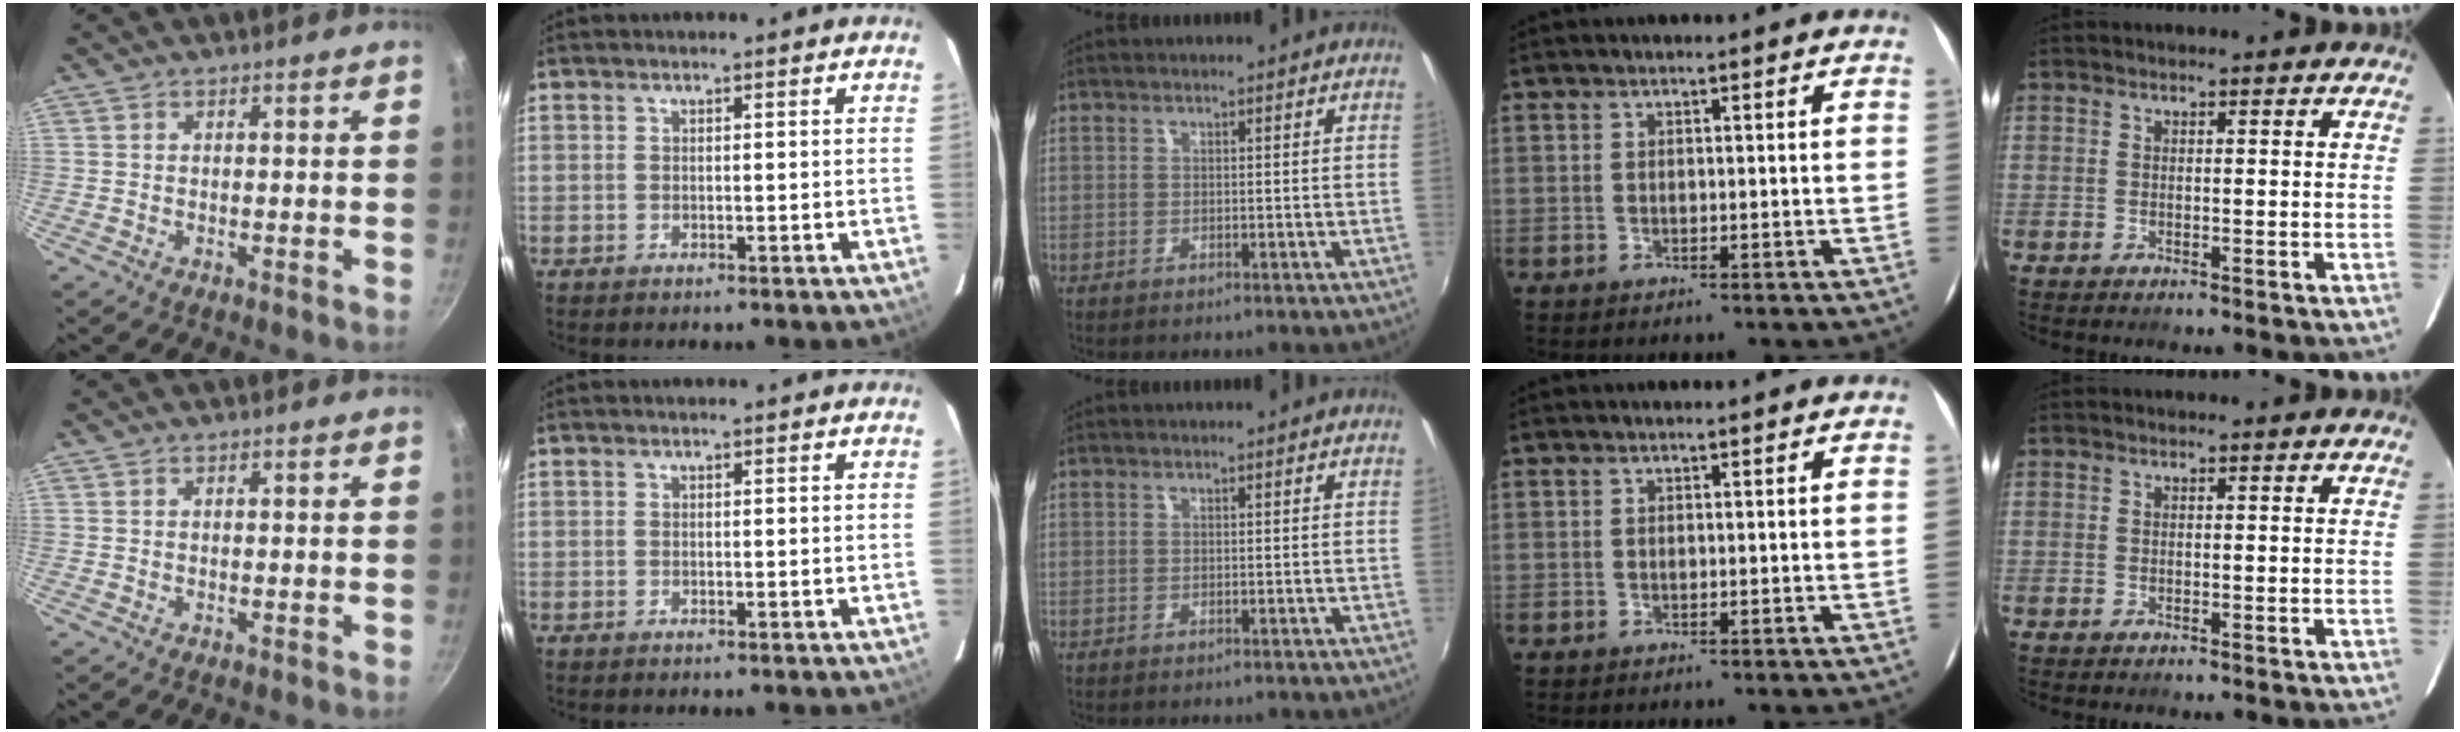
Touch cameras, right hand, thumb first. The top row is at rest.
{}